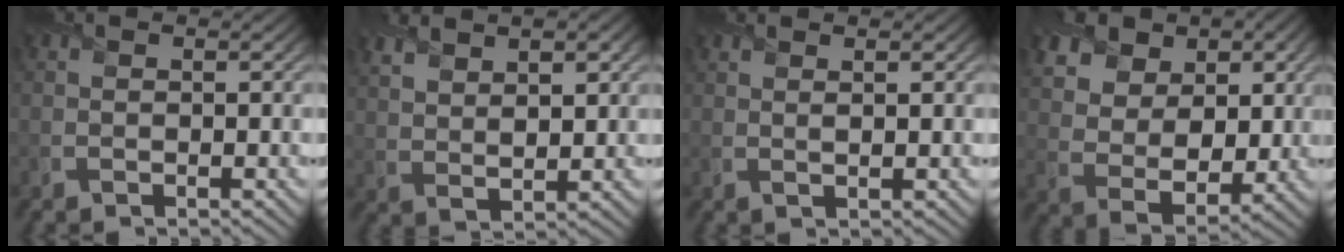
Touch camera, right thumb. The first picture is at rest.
{"total": 6.8, "force": [4.1, 2.9, 4.6], "torque": [-0.097, 0.000, 0.080]}
{"total": 1.3, "force": [0.9, 0.2, 1.0], "torque": [-0.020, -0.003, 0.016]}
{"total": 11.2, "force": [5.6, 7.5, 6.2], "torque": [-0.162, 0.004, 0.105]}